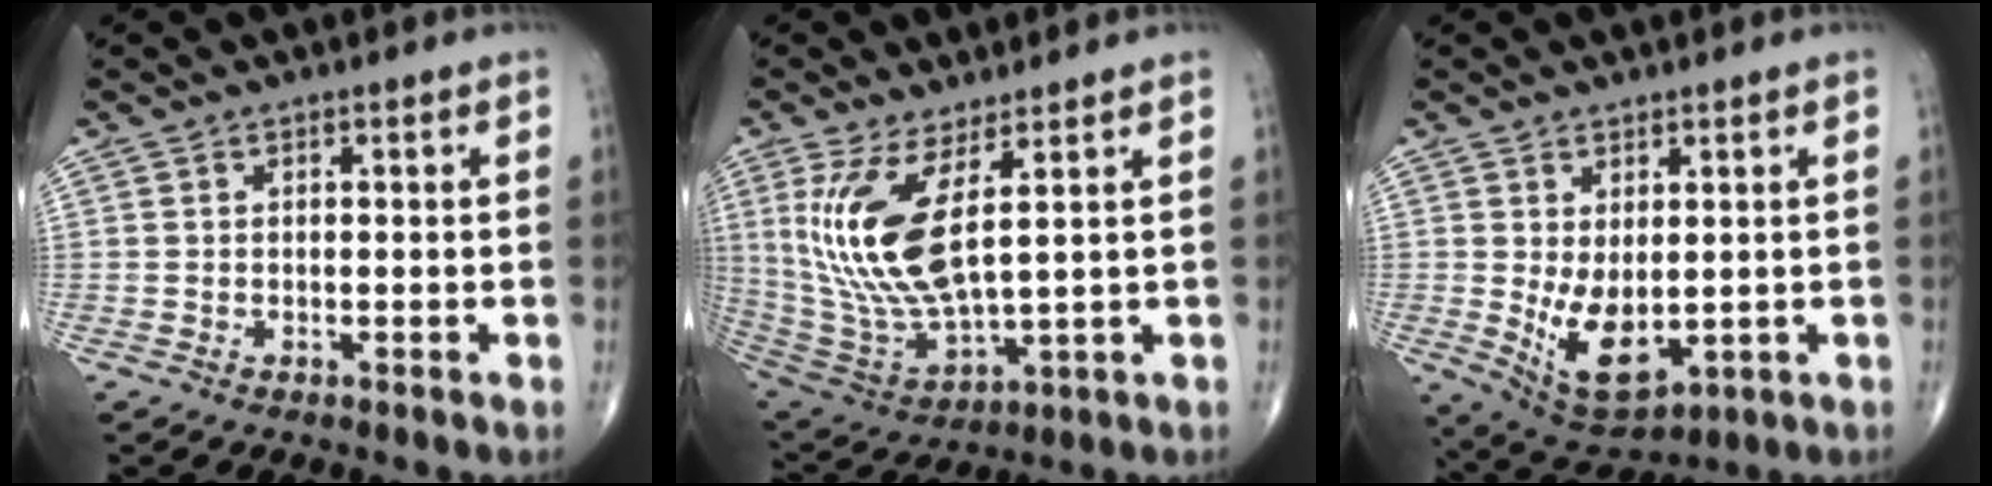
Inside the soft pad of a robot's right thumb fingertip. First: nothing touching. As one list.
[{"total": 14.9, "force": [4.5, 4.8, 13.4], "torque": [-0.290, -0.037, 0.106]}, {"total": 9.2, "force": [-0.3, 4.9, 7.8], "torque": [-0.120, -0.017, 0.018]}]